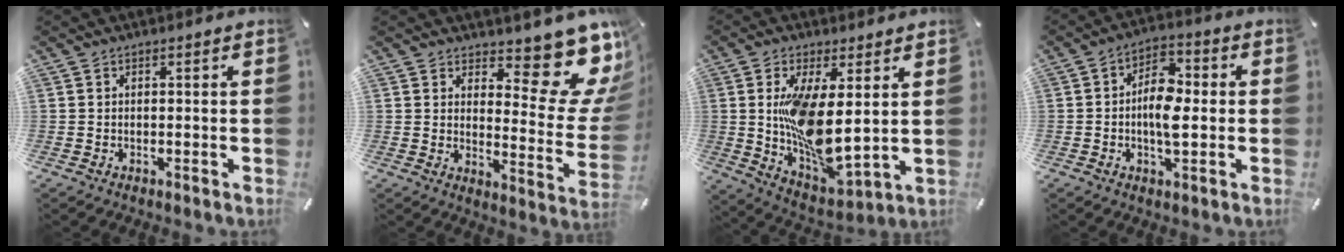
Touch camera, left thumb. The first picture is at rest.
{"total": 15.6, "force": [10.3, 6.9, 9.6], "torque": [-0.103, -0.102, 0.172]}
{"total": 14.6, "force": [2.2, 6.5, 12.9], "torque": [-0.252, -0.034, 0.044]}
{"total": 8.9, "force": [-1.1, 4.8, 7.4], "torque": [-0.119, 0.005, -0.023]}